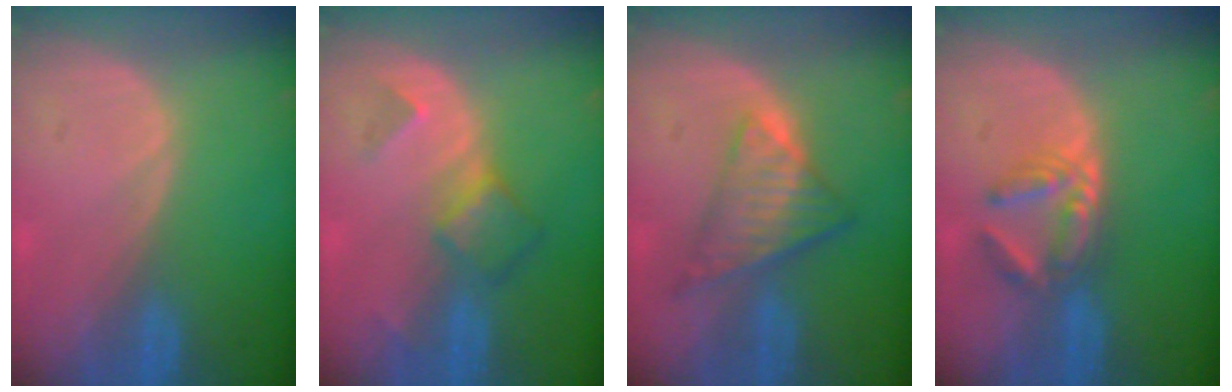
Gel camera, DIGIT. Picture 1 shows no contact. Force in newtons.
{"total": 5.1, "press": 4.5, "slide": 2.4}
{"total": 7.5, "press": 6.3, "slide": 4.0}
{"total": 5.8, "press": 4.9, "slide": 3.1}